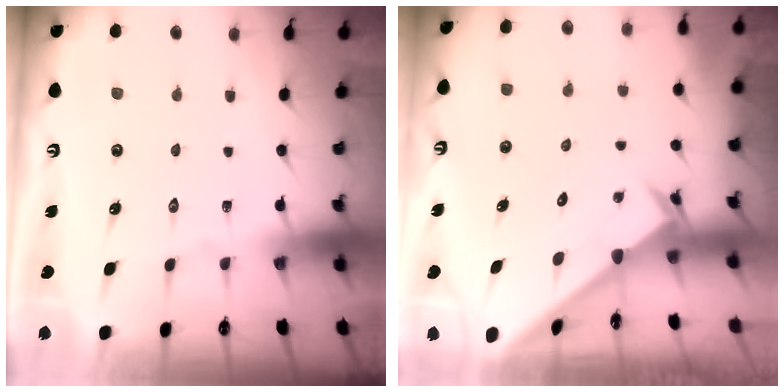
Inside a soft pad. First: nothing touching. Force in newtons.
{"total": 2.4, "press": 2.4, "slide": 0.2}